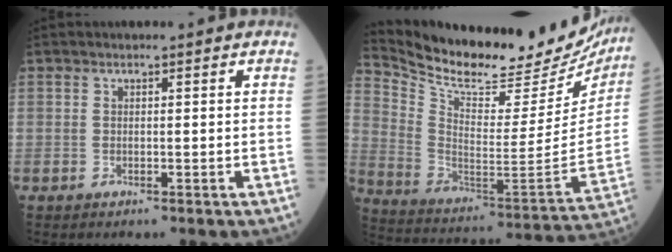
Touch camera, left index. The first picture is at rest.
{"total": 26.6, "force": [24.0, 6.7, 9.2], "torque": [-0.169, -0.063, 0.338]}